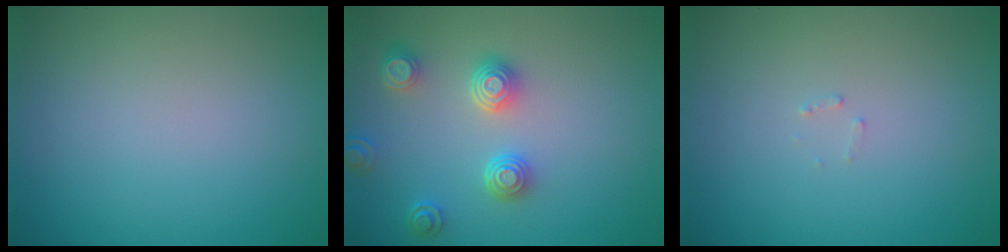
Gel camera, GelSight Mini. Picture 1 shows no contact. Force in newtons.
{"total": 3.8, "press": 3.2, "slide": 2.1}
{"total": 0.6, "press": 0.6, "slide": 0.1}